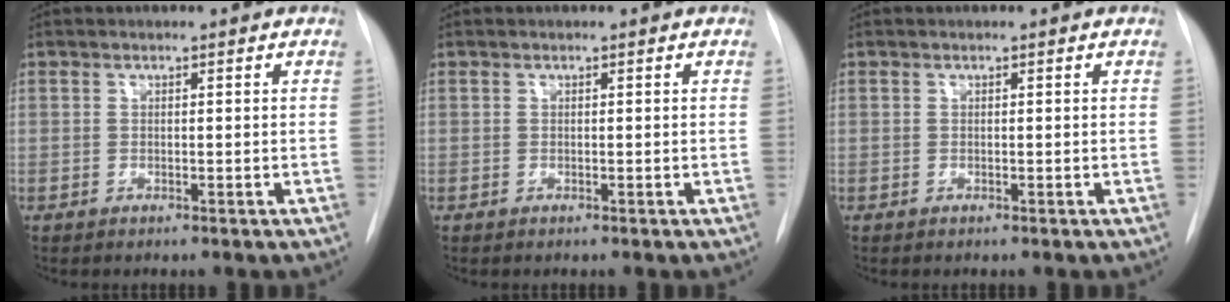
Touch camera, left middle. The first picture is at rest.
{"total": 0.0}
{"total": 0.0}